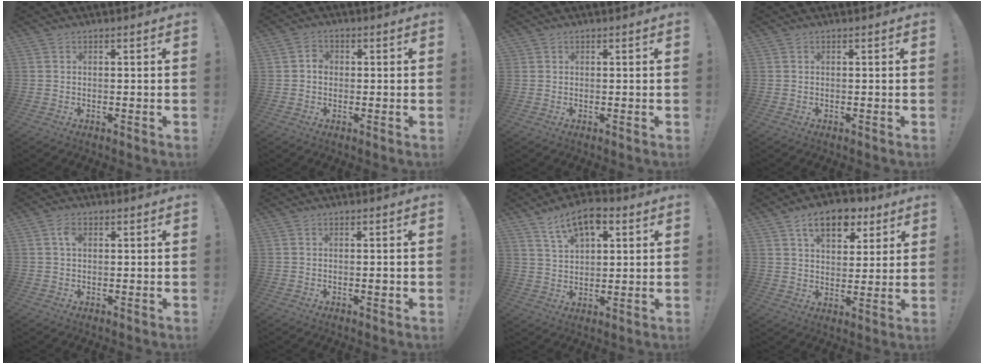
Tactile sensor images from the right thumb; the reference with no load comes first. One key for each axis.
{"total": 3.1, "fx": -0.4, "fy": 2.6, "fz": 1.6, "tx": -0.014, "ty": 0.004, "tz": -0.010}
{"total": 0.6, "fx": 0.3, "fy": 0.5, "fz": -0.1, "tx": 0.001, "ty": 0.001, "tz": 0.006}
{"total": 0.0}
{"total": 3.1, "fx": 0.8, "fy": 2.0, "fz": 2.2, "tx": -0.032, "ty": 0.001, "tz": 0.012}
{"total": 1.1, "fx": -0.3, "fy": 0.2, "fz": 1.0, "tx": -0.008, "ty": -0.002, "tz": -0.007}
{"total": 10.4, "fx": 5.7, "fy": 5.6, "fz": 6.6, "tx": -0.104, "ty": -0.016, "tz": 0.105}
{"total": 12.3, "fx": 6.6, "fy": 7.4, "fz": 7.4, "tx": -0.107, "ty": -0.025, "tz": 0.118}